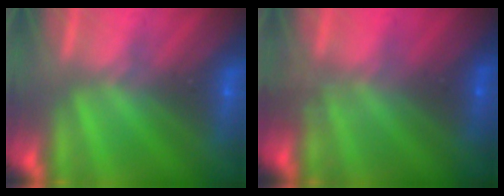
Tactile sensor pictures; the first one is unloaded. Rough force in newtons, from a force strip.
{"total": 1.2}